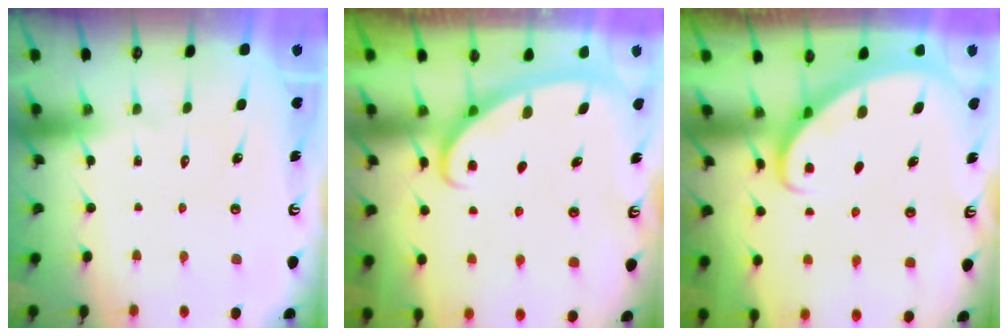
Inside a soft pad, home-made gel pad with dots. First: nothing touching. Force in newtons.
{"total": 2.9, "press": 2.8, "slide": 0.4}
{"total": 2.7, "press": 2.7, "slide": 0.2}